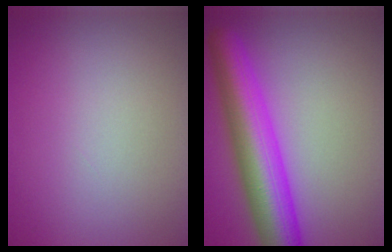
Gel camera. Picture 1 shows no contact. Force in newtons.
{"total": 8.6, "press": 8.6, "slide": 0.3}